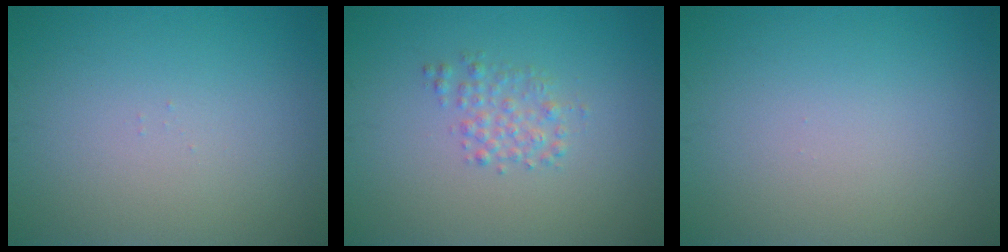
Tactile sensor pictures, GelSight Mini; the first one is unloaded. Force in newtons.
{"total": 1.8, "press": 1.8, "slide": 0.0}
{"total": 0.0}